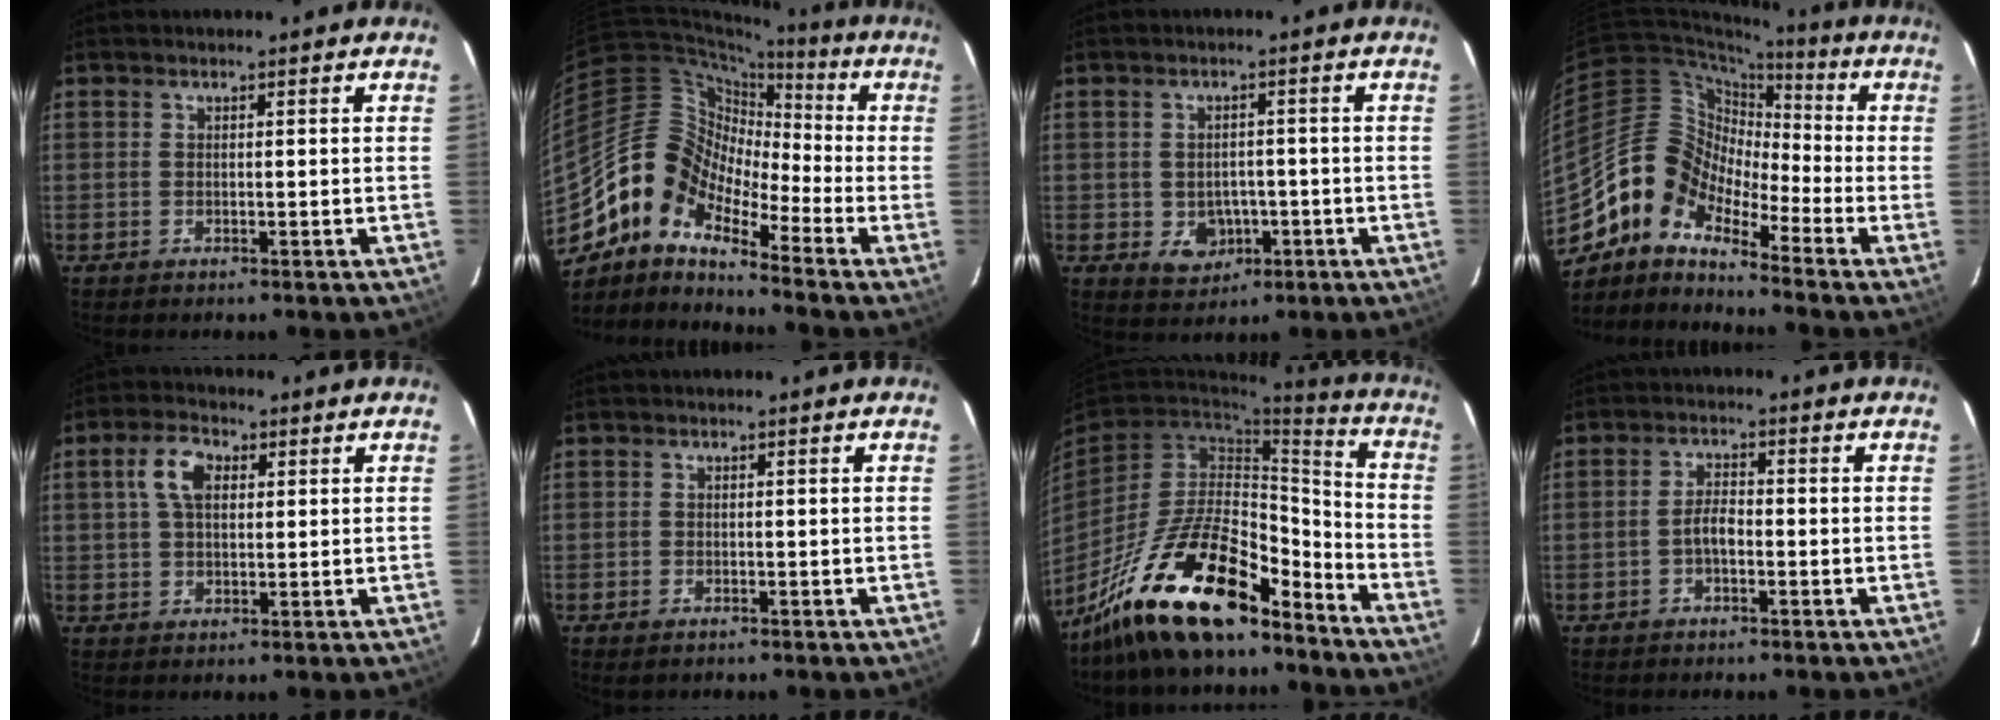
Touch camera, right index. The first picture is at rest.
{"total": 11.2, "force": [-7.9, 6.1, 5.1], "torque": [-0.084, 0.022, -0.182]}
{"total": 5.3, "force": [-1.6, 4.5, 2.3], "torque": [-0.051, 0.007, -0.007]}
{"total": 10.5, "force": [-7.5, 6.0, 4.4], "torque": [-0.075, 0.025, -0.173]}
{"total": 5.9, "force": [1.8, 3.5, 4.5], "torque": [-0.087, 0.019, 0.034]}
{"total": 1.4, "force": [-1.0, 0.8, 0.5], "torque": [-0.010, -0.007, -0.018]}
{"total": 21.5, "force": [-16.1, 6.9, 12.5], "torque": [-0.230, 0.001, -0.273]}
{"total": 2.8, "force": [-1.3, 1.1, 2.3], "torque": [-0.048, 0.009, -0.025]}